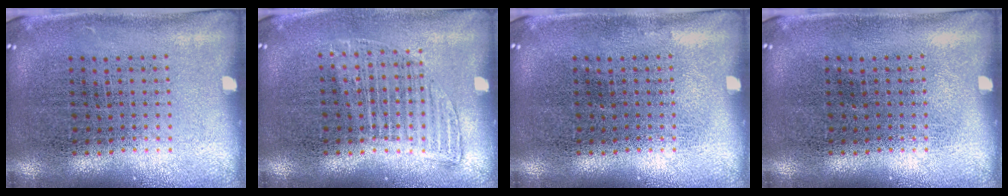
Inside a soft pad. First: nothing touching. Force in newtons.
{"total": 1.1, "press": 1.0, "slide": 0.5}
{"total": 0.0}
{"total": 0.0}